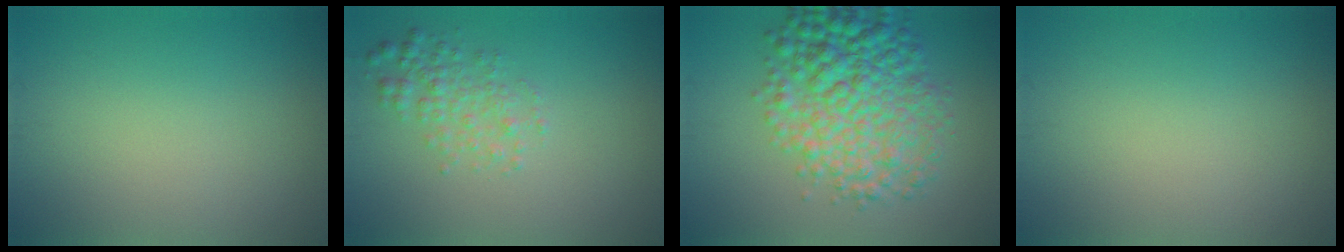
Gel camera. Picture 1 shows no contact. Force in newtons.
{"total": 2.4, "press": 2.4, "slide": 0.1}
{"total": 7.9, "press": 7.9, "slide": 0.1}
{"total": 0.0}